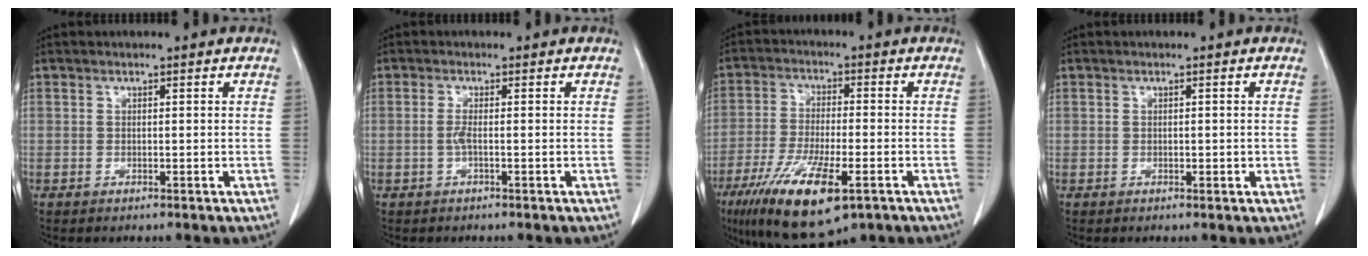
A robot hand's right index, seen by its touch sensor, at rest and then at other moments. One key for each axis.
{"total": 1.4, "fx": -0.3, "fy": 0.0, "fz": 1.4, "tx": -0.029, "ty": 0.001, "tz": -0.006}
{"total": 14.4, "fx": -7.7, "fy": 3.4, "fz": 11.6, "tx": -0.224, "ty": -0.033, "tz": -0.129}
{"total": 0.7, "fx": -0.1, "fy": 0.5, "fz": 0.5, "tx": -0.006, "ty": 0.002, "tz": 0.001}